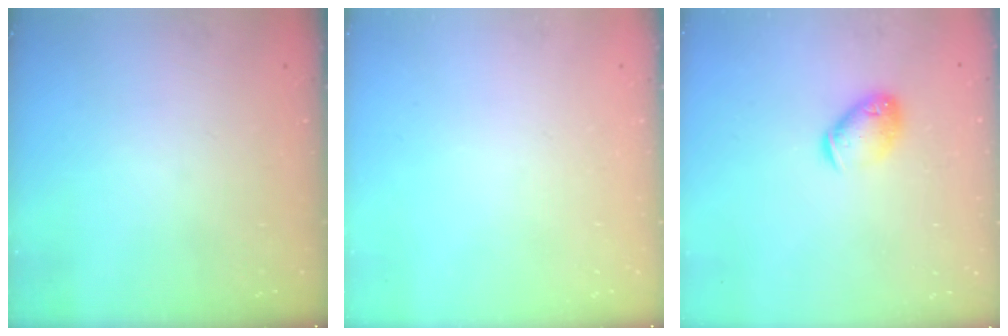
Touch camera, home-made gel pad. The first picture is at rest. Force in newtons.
{"total": 0.0}
{"total": 9.6, "press": 9.5, "slide": 1.7}